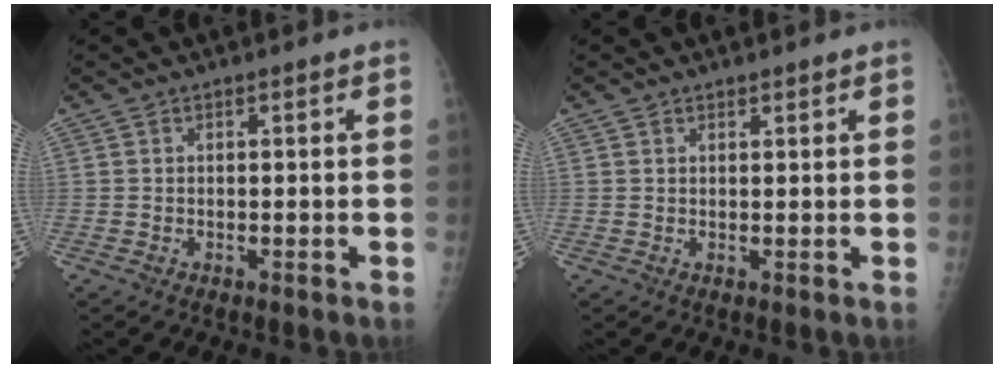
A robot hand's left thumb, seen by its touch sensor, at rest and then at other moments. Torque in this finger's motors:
{"motor_torque": [-0.06, 0.33, 0.00, -0.02, 0.02]}